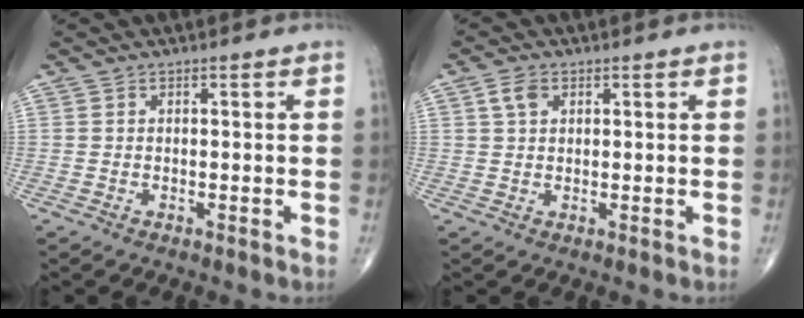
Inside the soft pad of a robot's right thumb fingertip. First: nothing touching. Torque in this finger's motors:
{"motor_torque": [0.11, 0.11, 0.09, 0.01, 0.01]}